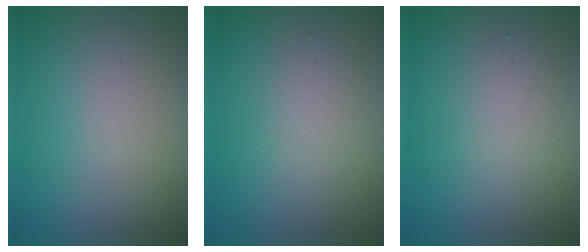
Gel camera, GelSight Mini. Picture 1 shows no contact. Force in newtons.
{"total": 1.6, "press": 1.6, "slide": 0.3}
{"total": 1.6, "press": 1.6, "slide": 0.3}